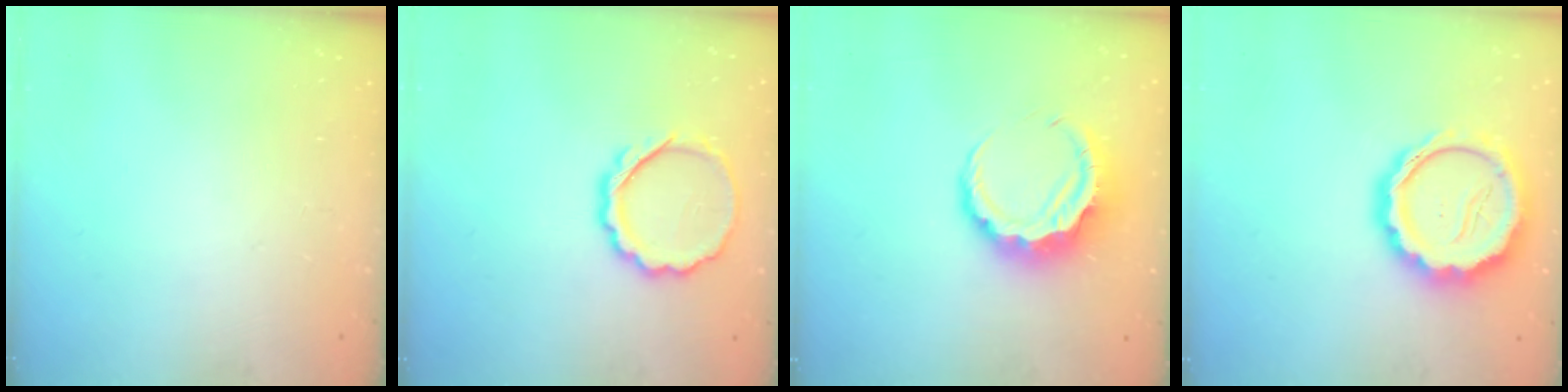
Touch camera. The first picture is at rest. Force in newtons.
{"total": 9.9, "press": 9.8, "slide": 1.4}
{"total": 9.3, "press": 9.2, "slide": 1.6}
{"total": 17.4, "press": 17.1, "slide": 3.4}